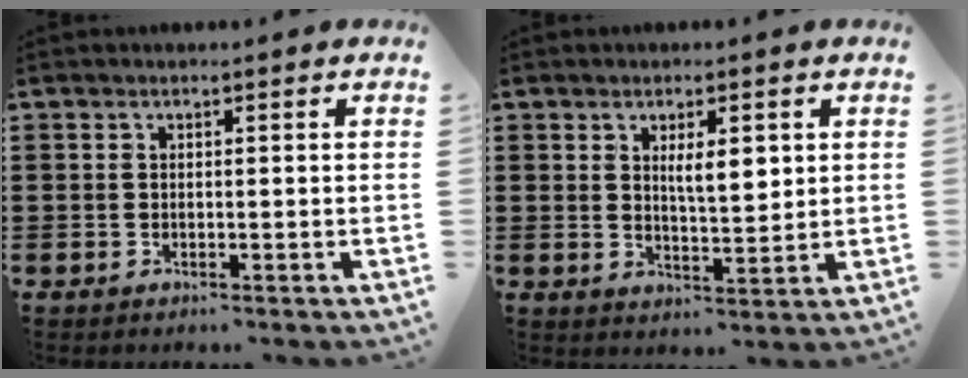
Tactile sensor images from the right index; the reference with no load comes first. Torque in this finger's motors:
{"motor_torque": [1.20, 0.03, 0.19, 0.09]}